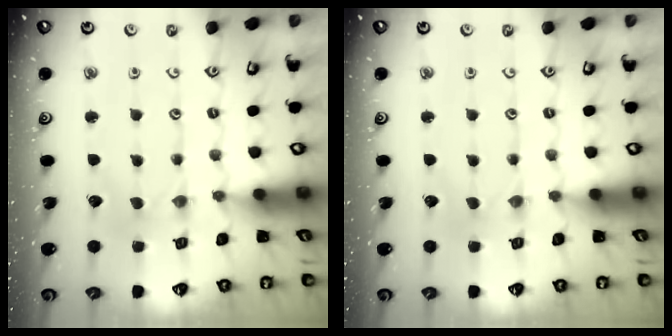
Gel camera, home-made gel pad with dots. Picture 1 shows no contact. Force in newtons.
{"total": 0.0}